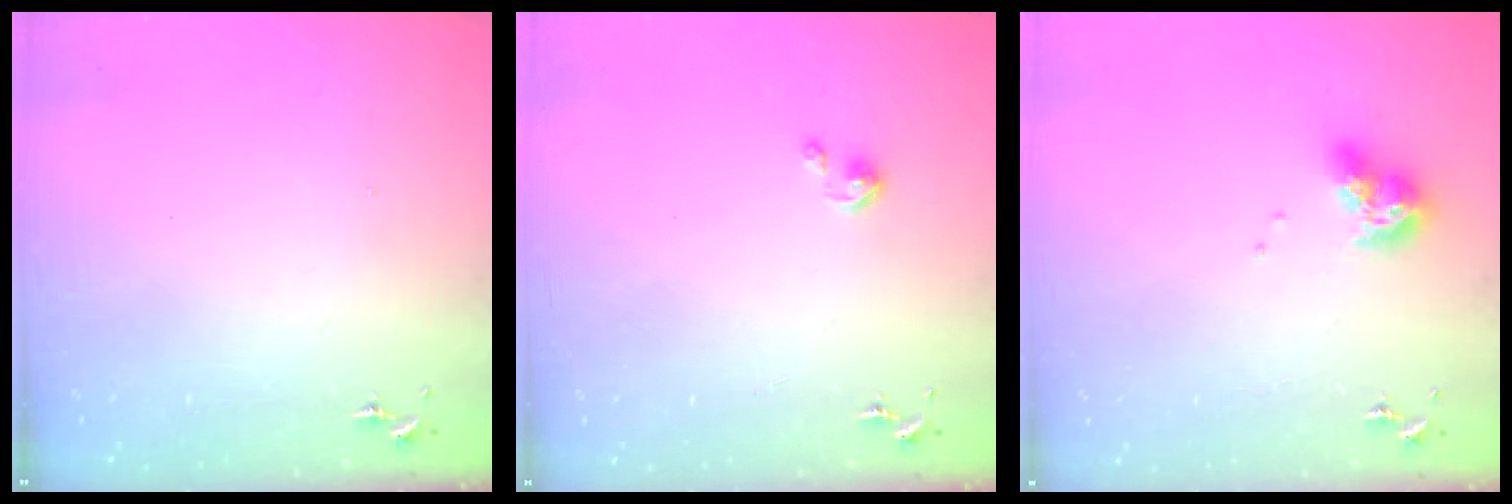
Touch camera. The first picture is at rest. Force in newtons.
{"total": 2.4, "press": 2.4, "slide": 0.3}
{"total": 11.1, "press": 11.1, "slide": 1.3}